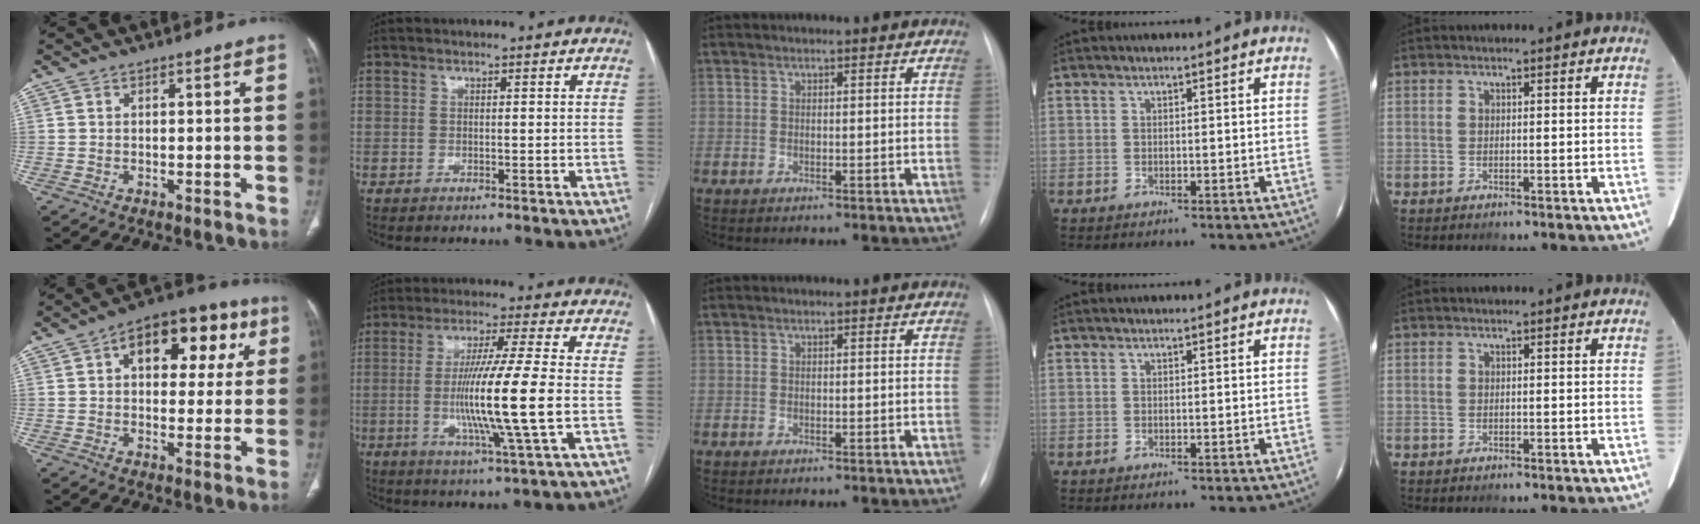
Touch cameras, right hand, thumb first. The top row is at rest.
{"thumb": {"total": 15.8, "force": [5.4, 9.3, 11.6], "torque": [-0.107, 0.018, 0.070]}, "index": {"total": 13.2, "force": [-1.8, -1.2, 13.0], "torque": [-0.248, -0.015, -0.039]}}